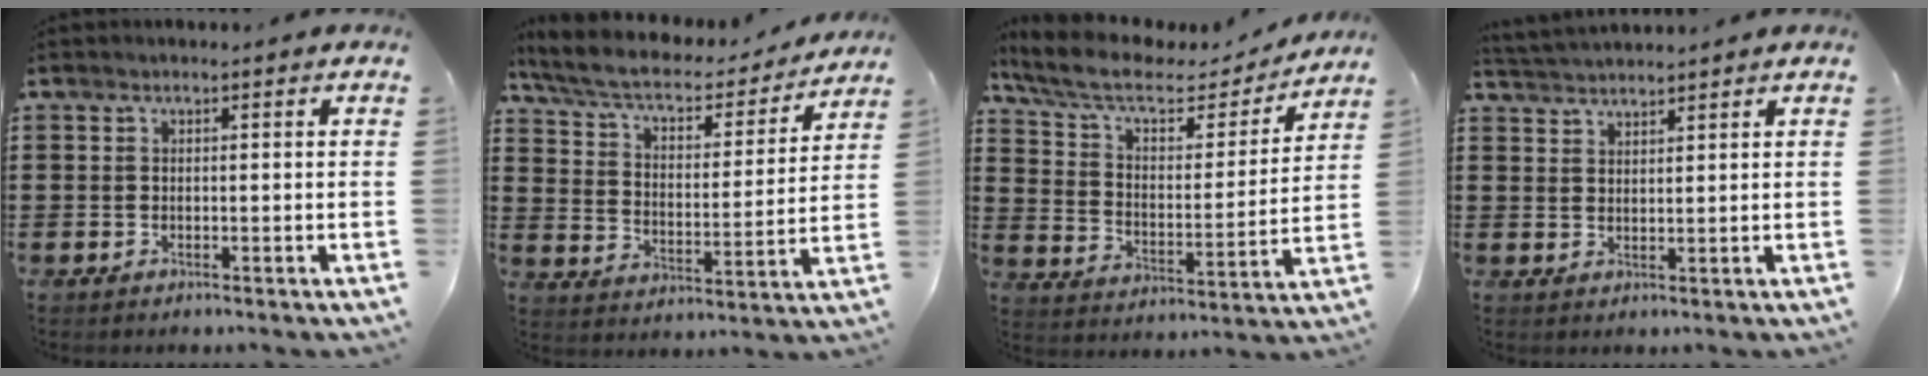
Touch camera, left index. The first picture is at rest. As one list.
[{"total": 6.3, "force": [5.1, 1.8, 3.1], "torque": [-0.083, -0.031, 0.085]}, {"total": 8.2, "force": [6.1, 3.1, 4.6], "torque": [-0.114, -0.025, 0.102]}, {"total": 2.5, "force": [2.4, -0.1, -0.2], "torque": [-0.005, -0.005, 0.047]}]